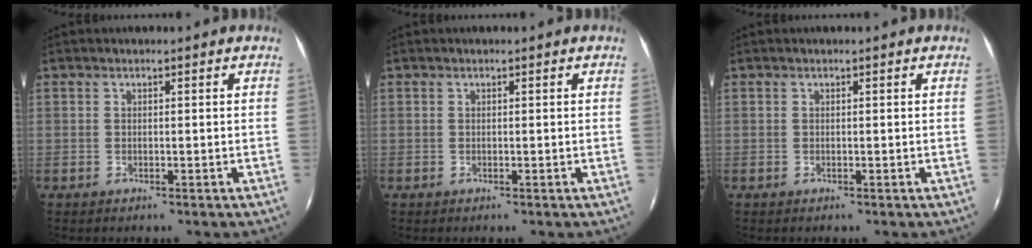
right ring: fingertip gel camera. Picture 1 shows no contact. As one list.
[{"total": 0.0}, {"total": 0.0}]